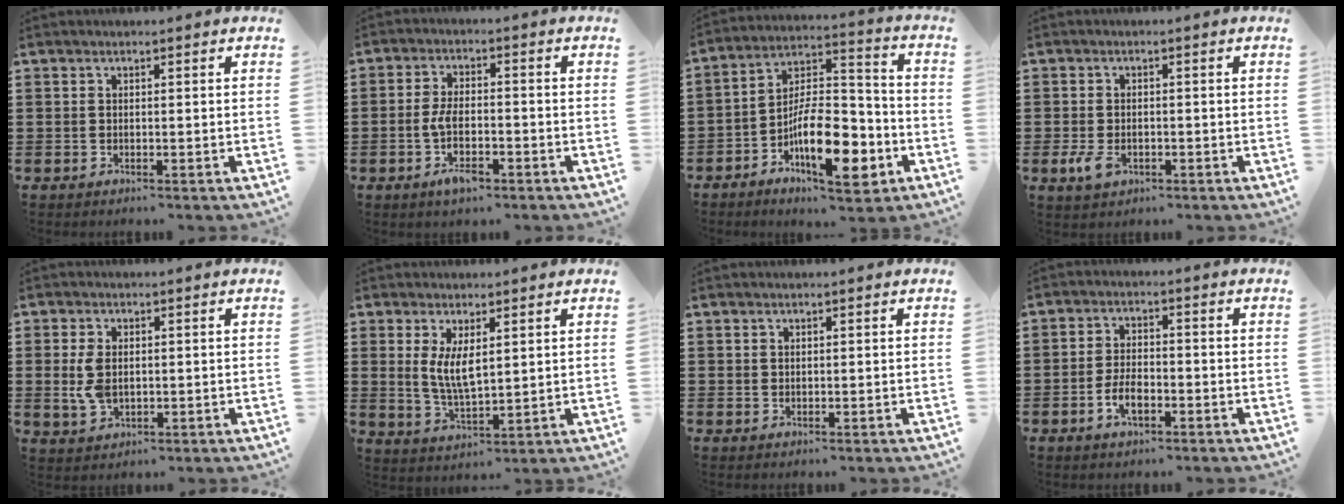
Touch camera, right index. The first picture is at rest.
{"total": 5.4, "force": [-2.0, 2.4, 4.5], "torque": [-0.098, 0.002, -0.041]}
{"total": 14.1, "force": [-6.1, 5.8, 11.3], "torque": [-0.203, 0.014, -0.108]}
{"total": 3.2, "force": [-1.1, 2.0, 2.2], "torque": [-0.062, -0.008, -0.025]}
{"total": 5.0, "force": [0.2, 3.1, 3.9], "torque": [-0.101, 0.001, -0.001]}
{"total": 5.2, "force": [1.3, 2.1, 4.6], "torque": [-0.084, 0.001, 0.022]}
{"total": 0.6, "force": [0.4, 0.4, 0.1], "torque": [-0.003, 0.002, 0.009]}
{"total": 4.3, "force": [-1.7, 2.1, 3.4], "torque": [-0.073, 0.001, -0.035]}